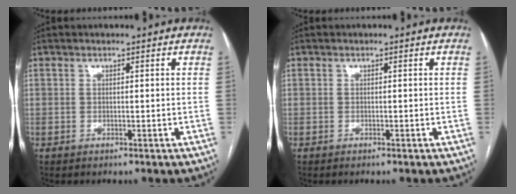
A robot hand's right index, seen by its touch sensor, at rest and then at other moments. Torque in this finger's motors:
{"motor_torque": [-0.06, -0.02, -0.02, 0.01]}